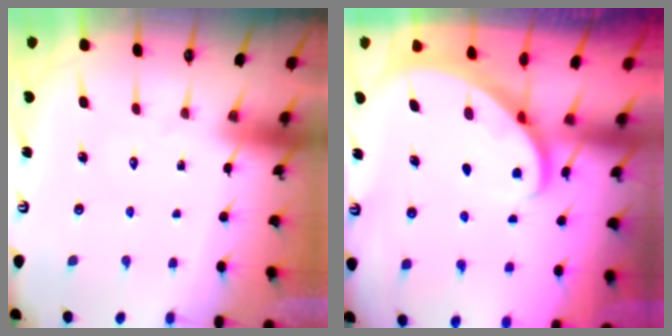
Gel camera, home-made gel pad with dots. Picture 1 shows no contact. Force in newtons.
{"total": 2.7, "press": 2.7, "slide": 0.2}